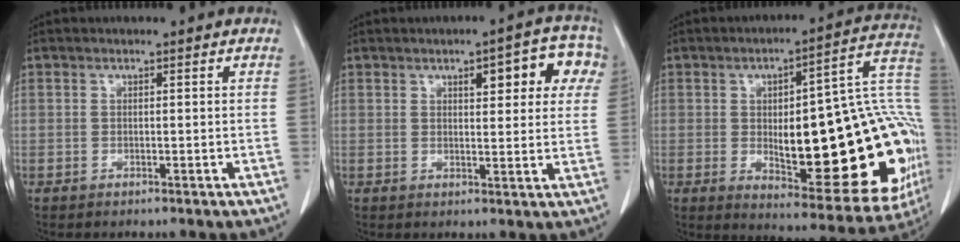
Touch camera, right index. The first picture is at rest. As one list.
[{"total": 8.8, "force": [3.6, 3.0, 7.4], "torque": [-0.077, 0.021, 0.040]}, {"total": 30.1, "force": [-2.9, 7.9, 28.9], "torque": [-0.294, 0.029, -0.021]}]